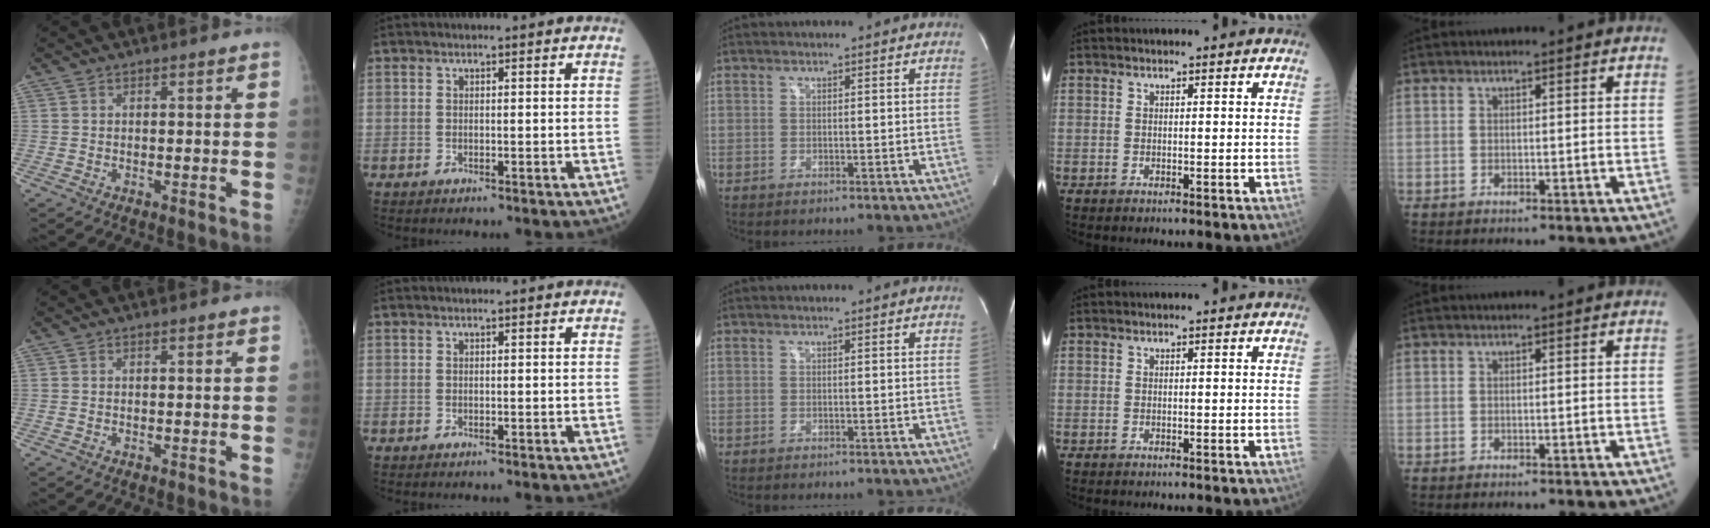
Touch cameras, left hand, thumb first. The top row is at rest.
{}